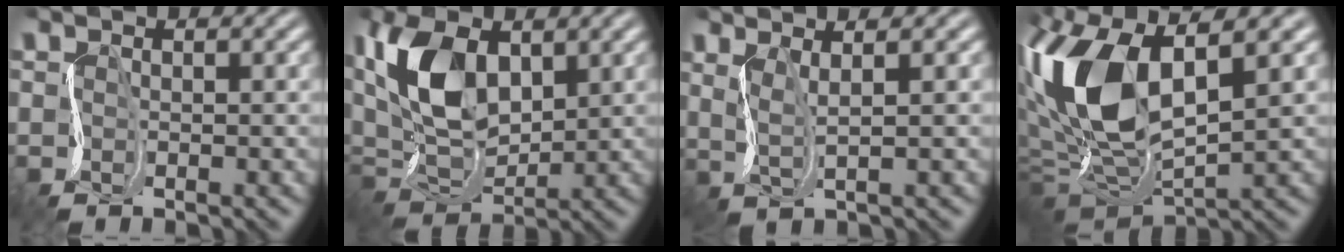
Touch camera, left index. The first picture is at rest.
{"total": 8.5, "force": [3.0, 4.8, 6.4], "torque": [-0.146, 0.012, 0.041]}
{"total": 2.0, "force": [1.1, 0.1, 1.7], "torque": [-0.038, 0.003, 0.019]}
{"total": 10.6, "force": [1.4, 5.0, 9.2], "torque": [-0.203, 0.007, 0.020]}